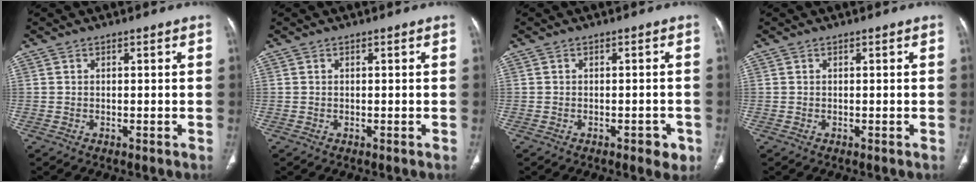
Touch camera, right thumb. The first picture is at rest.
{"total": 0.0}
{"total": 2.9, "force": [-1.5, 1.4, 2.0], "torque": [-0.014, 0.007, -0.015]}
{"total": 0.0}